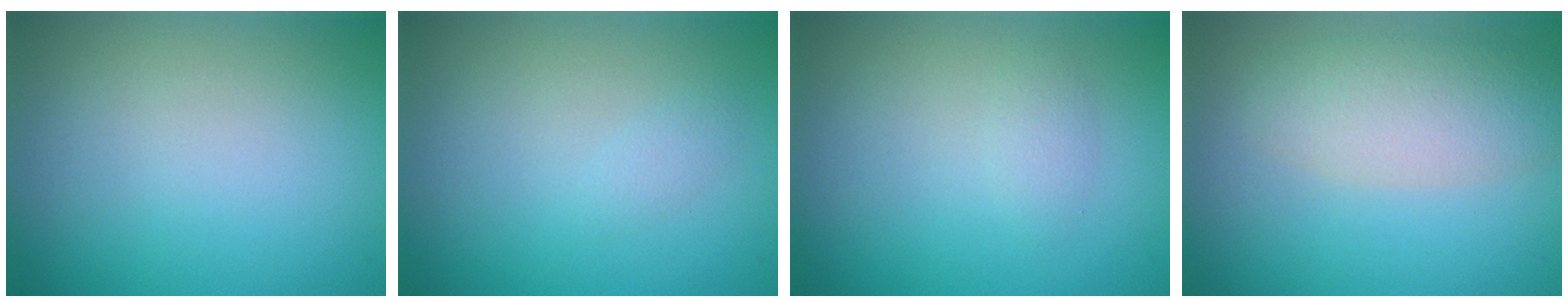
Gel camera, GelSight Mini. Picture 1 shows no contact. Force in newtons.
{"total": 0.7, "press": 0.7, "slide": 0.0}
{"total": 0.9, "press": 0.9, "slide": 0.0}
{"total": 4.3, "press": 4.3, "slide": 0.3}